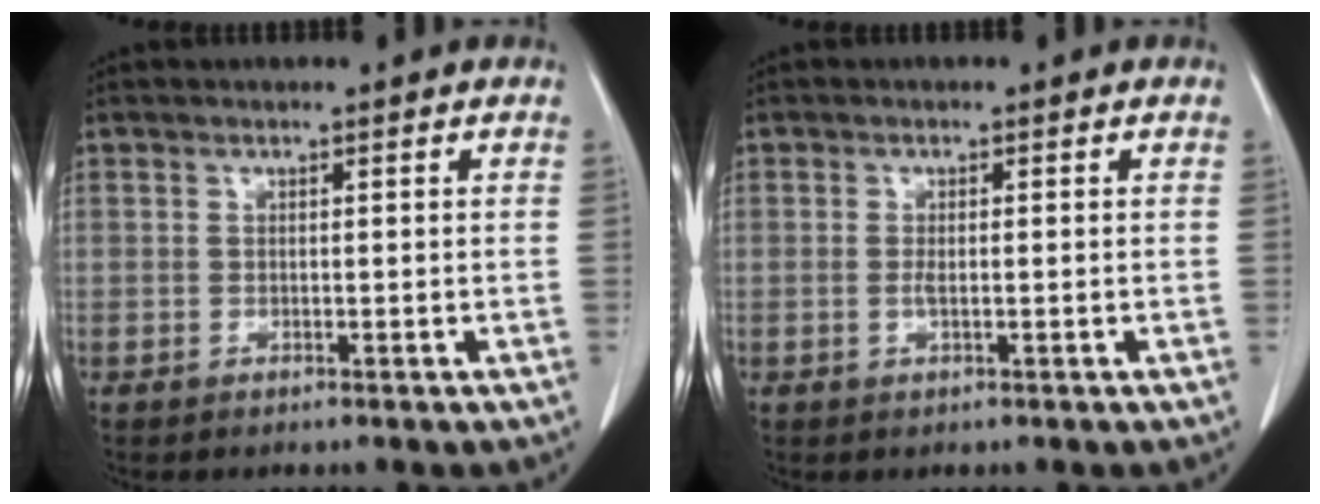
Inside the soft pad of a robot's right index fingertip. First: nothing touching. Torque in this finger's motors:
{"motor_torque": [0.08, 0.17, 0.00, 0.02]}